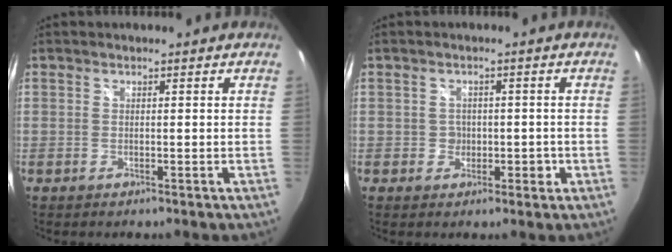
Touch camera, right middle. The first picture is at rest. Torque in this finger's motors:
{"motor_torque": [0.19, -0.12, 0.00, 0.00]}